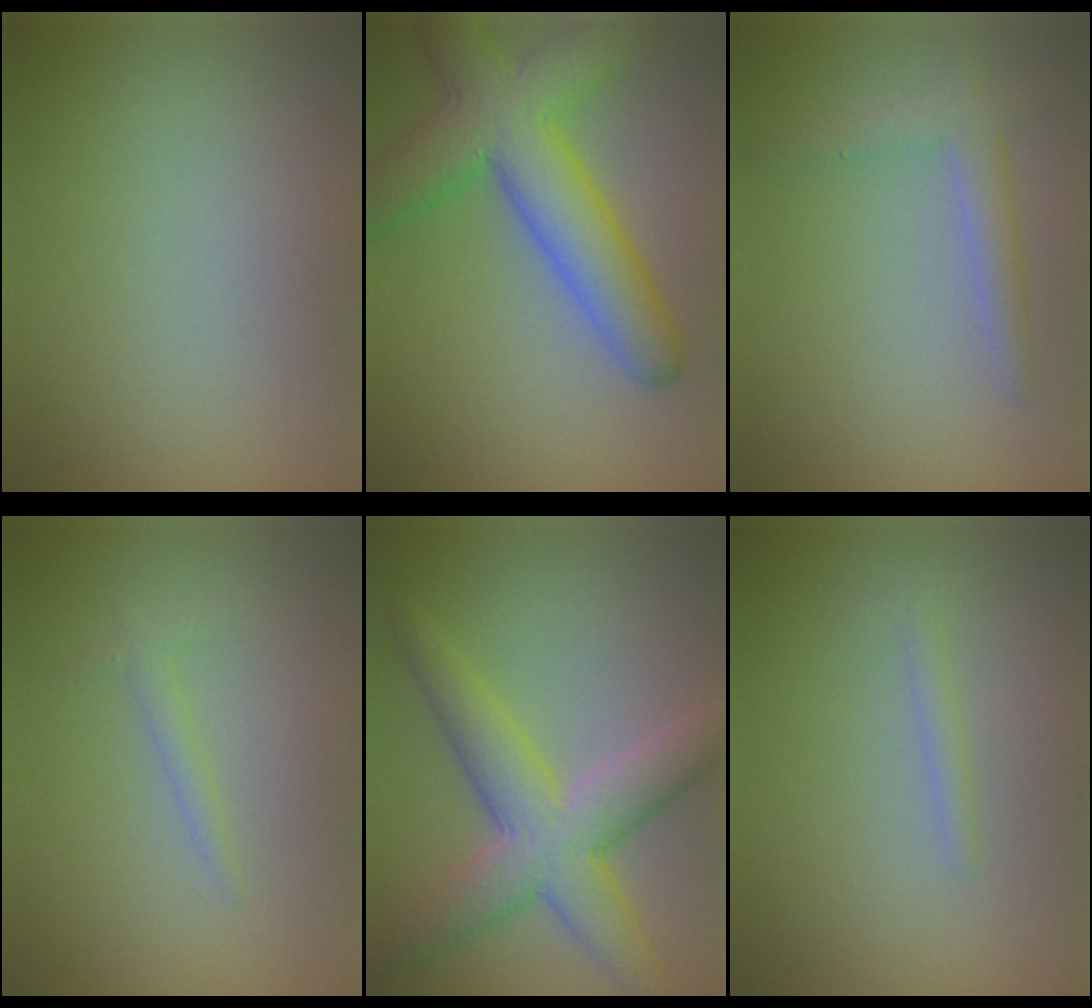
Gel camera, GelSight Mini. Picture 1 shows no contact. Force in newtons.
{"total": 8.1, "press": 8.1, "slide": 0.3}
{"total": 2.5, "press": 2.5, "slide": 0.1}
{"total": 1.0, "press": 1.0, "slide": 0.1}
{"total": 6.8, "press": 6.8, "slide": 0.3}
{"total": 1.0, "press": 1.0, "slide": 0.0}